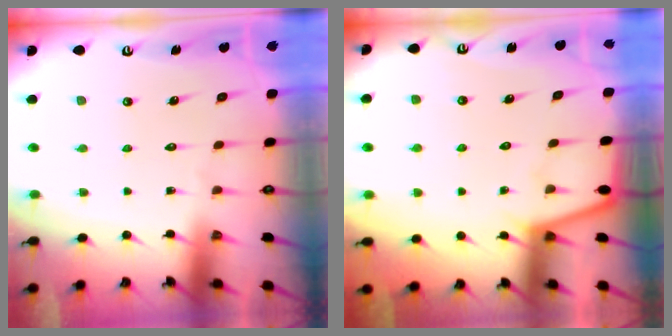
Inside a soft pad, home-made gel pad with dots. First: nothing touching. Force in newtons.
{"total": 3.8, "press": 3.8, "slide": 0.5}